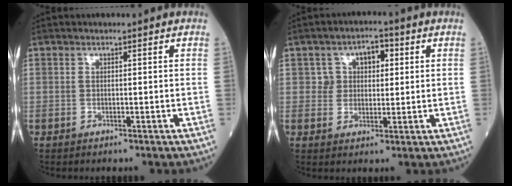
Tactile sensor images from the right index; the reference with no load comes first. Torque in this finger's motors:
{"motor_torque": [-0.03, 0.01, 0.03, 0.04]}